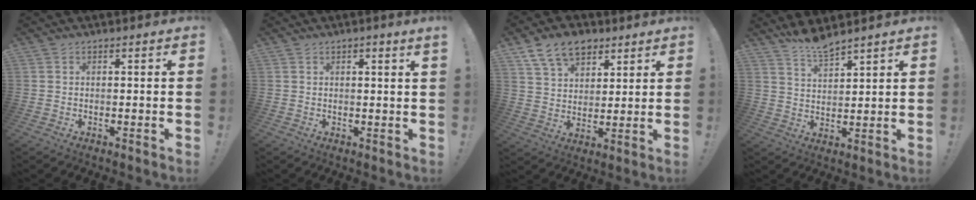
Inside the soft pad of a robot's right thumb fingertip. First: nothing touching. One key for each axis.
{"total": 1.5, "fx": 0.9, "fy": -0.3, "fz": 1.2, "tx": -0.016, "ty": -0.004, "tz": 0.014}
{"total": 11.9, "fx": 7.4, "fy": 7.6, "fz": 5.6, "tx": -0.084, "ty": -0.035, "tz": 0.140}
{"total": 6.4, "fx": 6.0, "fy": 0.6, "fz": 2.3, "tx": -0.048, "ty": -0.038, "tz": 0.107}